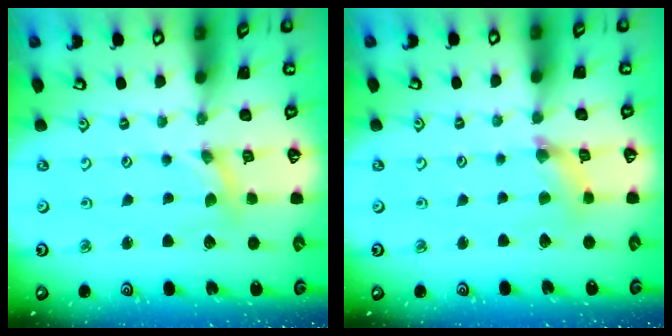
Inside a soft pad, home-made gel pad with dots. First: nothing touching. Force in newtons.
{"total": 3.6, "press": 3.6, "slide": 0.4}